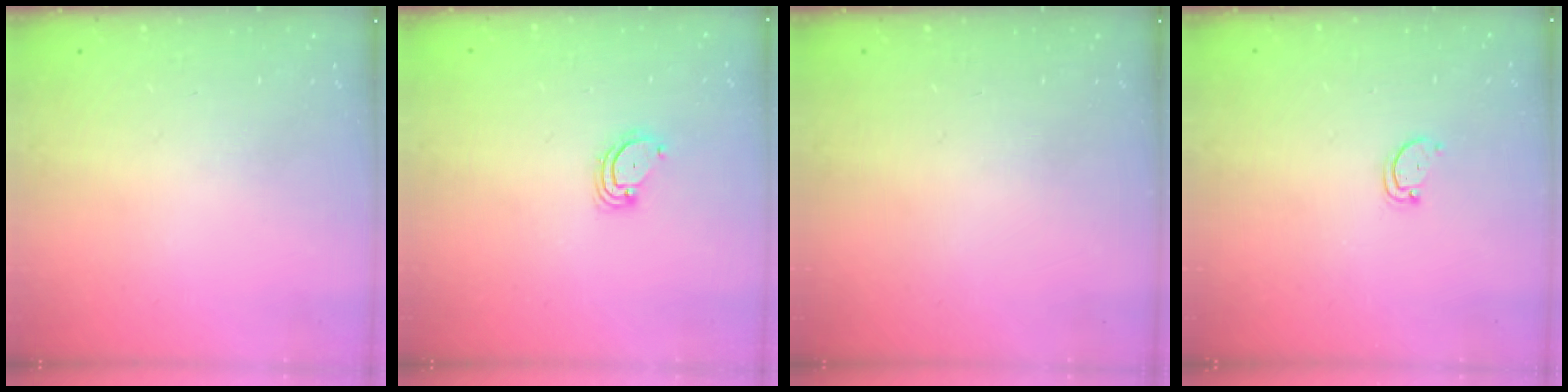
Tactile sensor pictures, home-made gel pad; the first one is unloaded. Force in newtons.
{"total": 3.1, "press": 3.1, "slide": 0.3}
{"total": 0.0}
{"total": 2.6, "press": 2.5, "slide": 0.4}